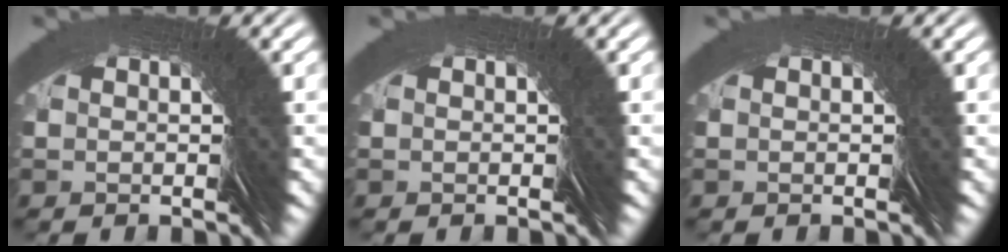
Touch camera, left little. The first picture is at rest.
{"total": 0.0}
{"total": 0.0}